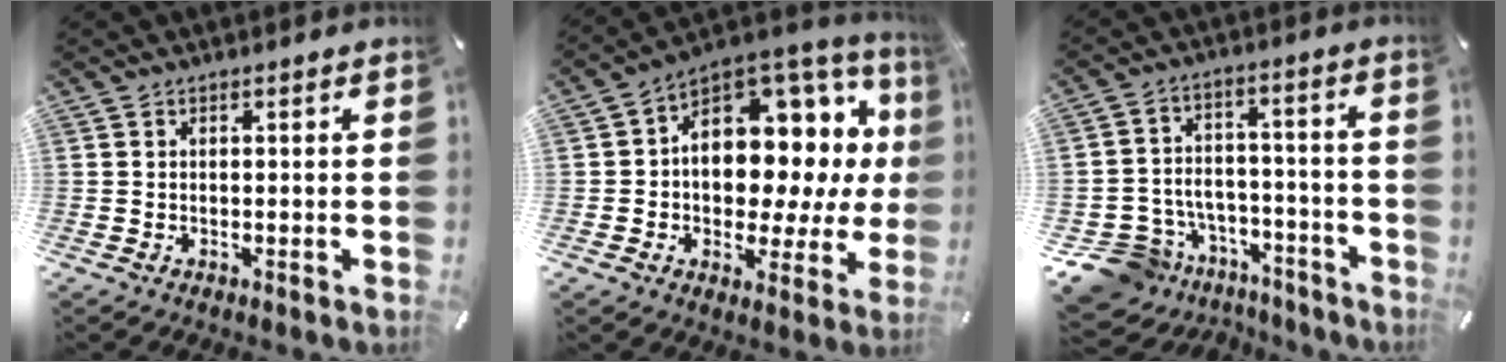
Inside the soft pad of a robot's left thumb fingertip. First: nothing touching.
{"total": 12.4, "force": [2.1, 9.7, 7.5], "torque": [-0.090, -0.046, 0.040]}
{"total": 10.6, "force": [-6.0, 8.4, 2.2], "torque": [-0.045, 0.036, -0.097]}